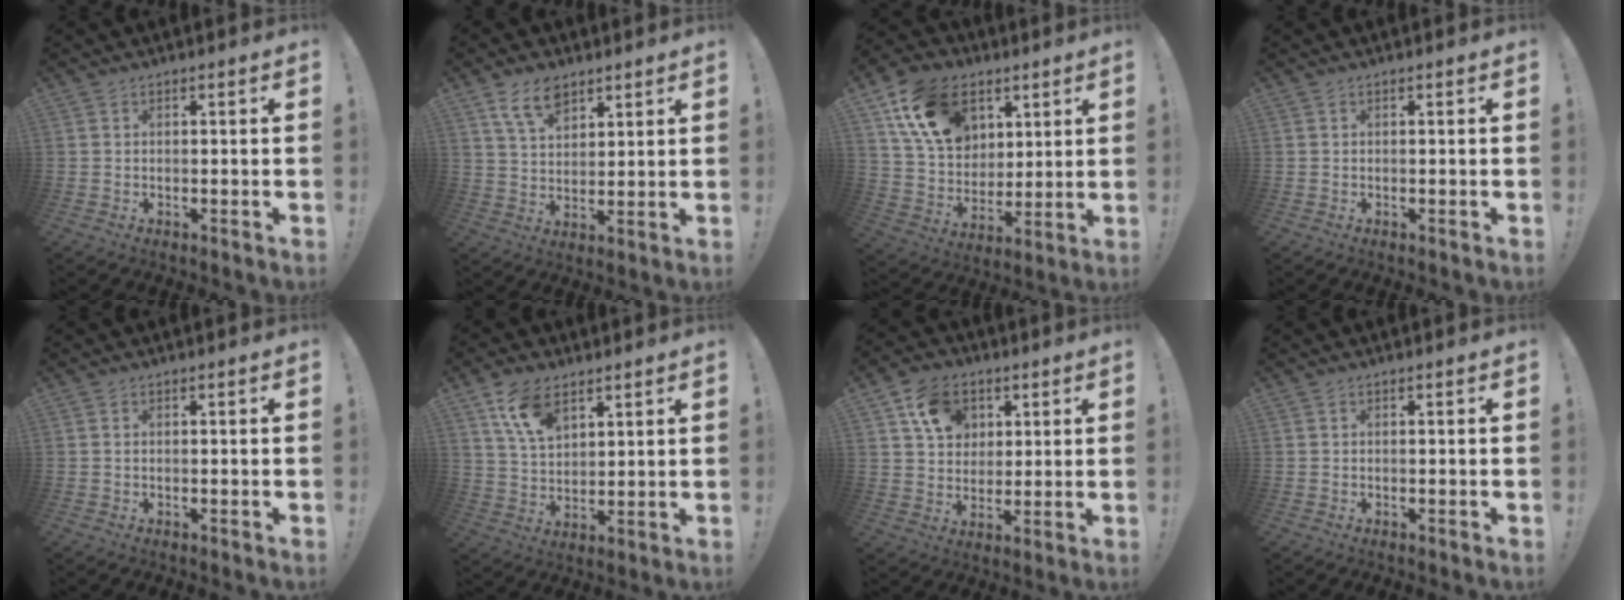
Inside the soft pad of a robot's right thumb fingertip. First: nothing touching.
{"total": 9.6, "force": [6.3, 5.4, 4.9], "torque": [-0.100, -0.016, 0.121]}
{"total": 18.6, "force": [8.9, 13.3, 9.6], "torque": [-0.169, -0.024, 0.173]}
{"total": 0.0}
{"total": 0.0}
{"total": 11.1, "force": [6.8, 6.3, 6.2], "torque": [-0.117, -0.020, 0.130]}
{"total": 12.2, "force": [5.3, 9.7, 5.2], "torque": [-0.081, -0.013, 0.105]}
{"total": 0.0}